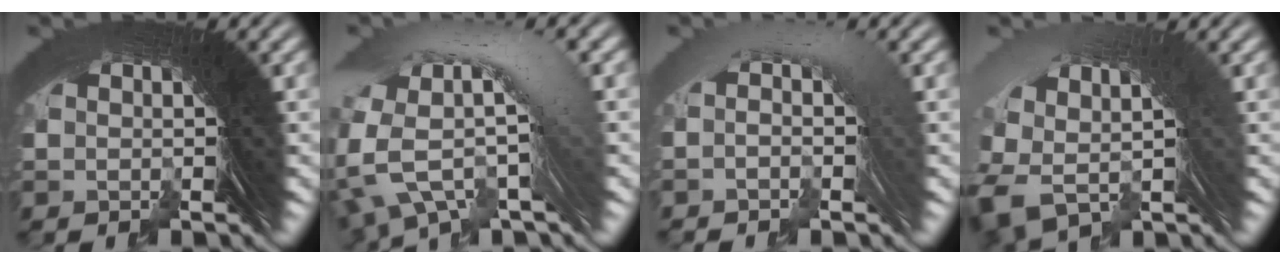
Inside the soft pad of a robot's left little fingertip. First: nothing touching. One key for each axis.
{"total": 7.9, "fx": 0.1, "fy": 4.7, "fz": 6.3, "tx": -0.123, "ty": 0.015, "tz": -0.007}
{"total": 2.6, "fx": 0.1, "fy": 0.7, "fz": 2.5, "tx": -0.019, "ty": 0.026, "tz": -0.010}
{"total": 3.6, "fx": 0.4, "fy": 2.0, "fz": 3.0, "tx": -0.062, "ty": -0.006, "tz": 0.021}